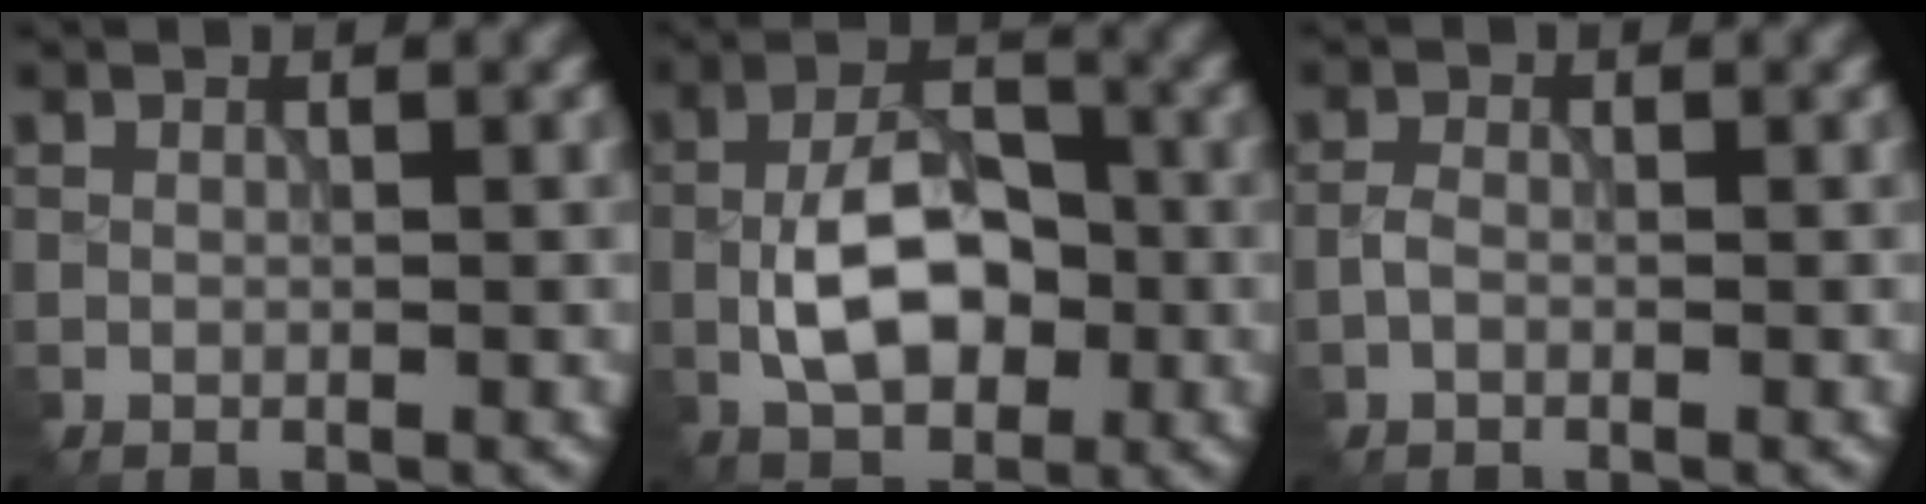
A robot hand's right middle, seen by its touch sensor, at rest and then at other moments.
{"total": 6.6, "force": [-1.6, 3.8, 5.1], "torque": [-0.098, 0.014, -0.036]}
{"total": 0.8, "force": [-0.5, 0.4, 0.5], "torque": [-0.017, 0.004, -0.016]}